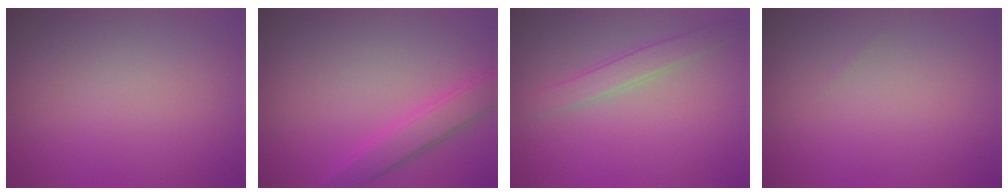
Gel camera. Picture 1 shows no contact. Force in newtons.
{"total": 2.8, "press": 2.8, "slide": 0.2}
{"total": 2.1, "press": 2.1, "slide": 0.0}
{"total": 0.0}